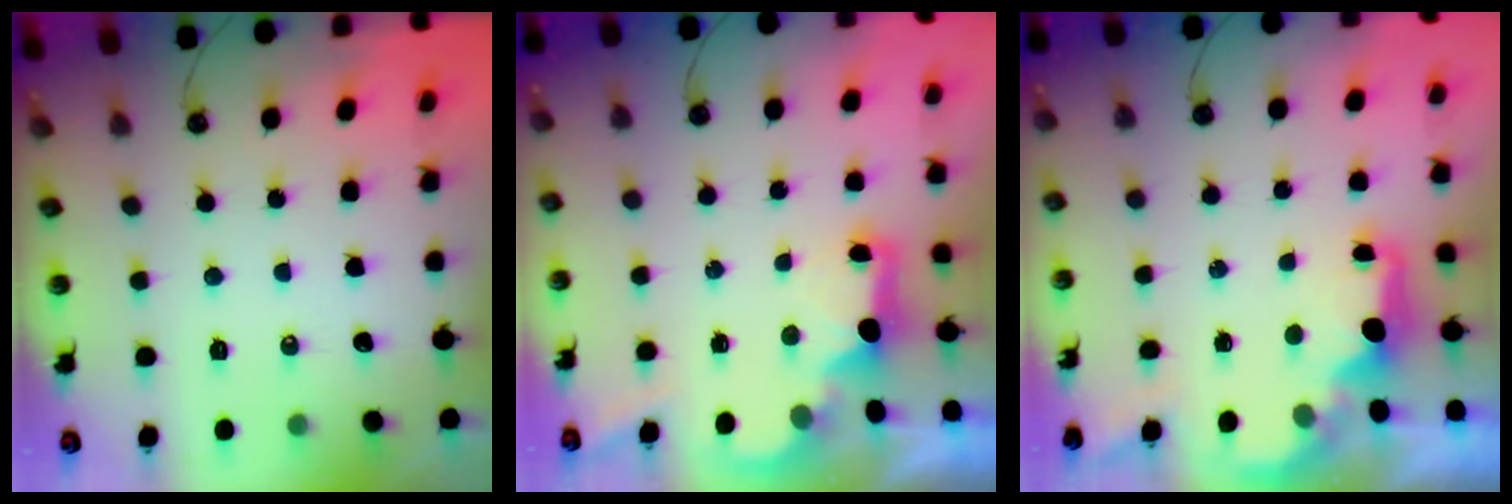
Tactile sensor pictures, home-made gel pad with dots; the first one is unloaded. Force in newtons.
{"total": 2.5, "press": 2.3, "slide": 0.8}
{"total": 2.2, "press": 2.0, "slide": 0.8}